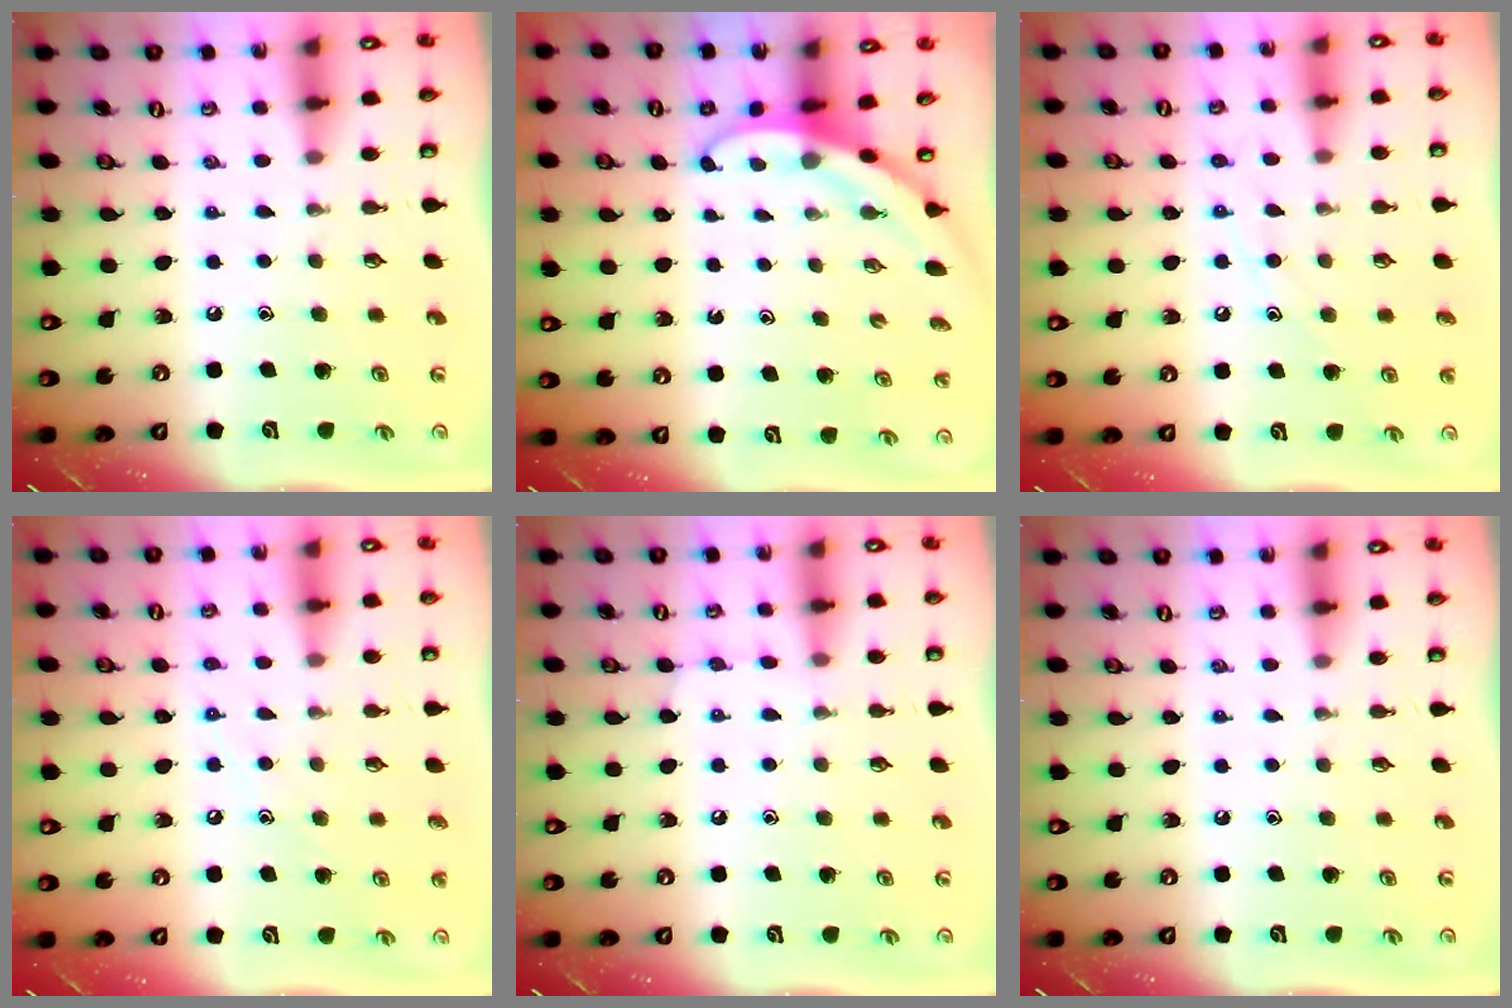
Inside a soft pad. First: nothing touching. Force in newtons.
{"total": 3.1, "press": 3.1, "slide": 0.1}
{"total": 7.9, "press": 7.9, "slide": 0.6}
{"total": 5.7, "press": 5.7, "slide": 0.7}
{"total": 5.0, "press": 4.9, "slide": 0.5}
{"total": 0.0}